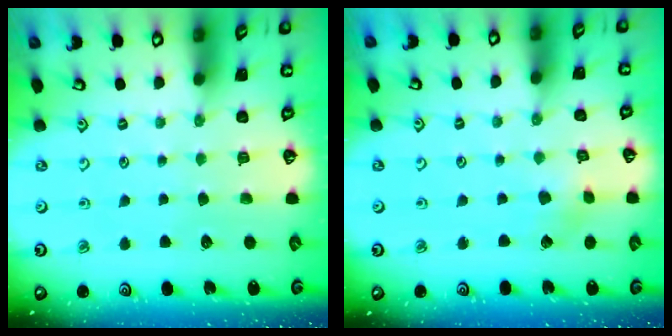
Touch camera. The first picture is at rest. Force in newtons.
{"total": 2.1, "press": 2.1, "slide": 0.2}